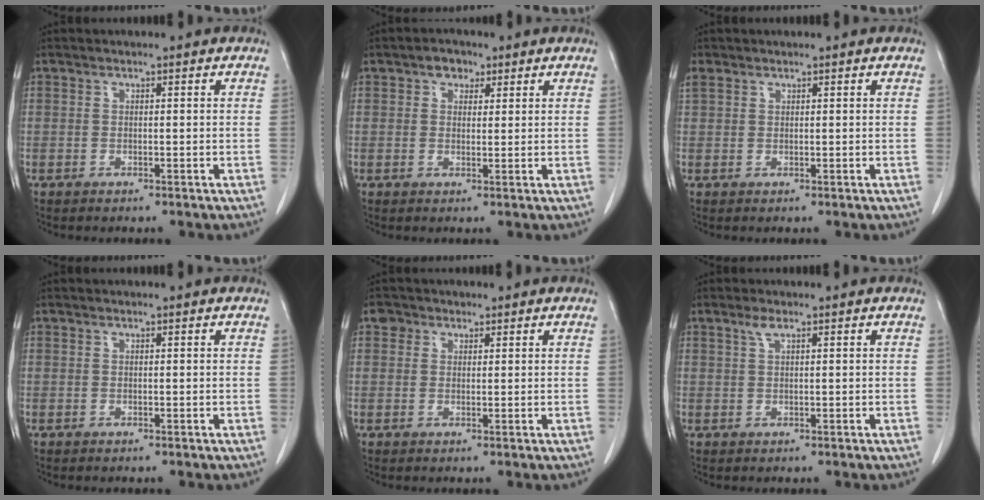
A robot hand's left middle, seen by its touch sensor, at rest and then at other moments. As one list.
[{"total": 2.8, "force": [1.6, 1.9, 1.3], "torque": [-0.022, 0.009, 0.024]}, {"total": 1.6, "force": [1.1, 1.0, 0.5], "torque": [-0.019, 0.016, 0.027]}, {"total": 0.0}, {"total": 2.1, "force": [1.1, 1.8, 0.3], "torque": [0.002, 0.007, 0.012]}, {"total": 1.4, "force": [0.9, 0.3, 1.0], "torque": [-0.023, 0.005, 0.018]}]